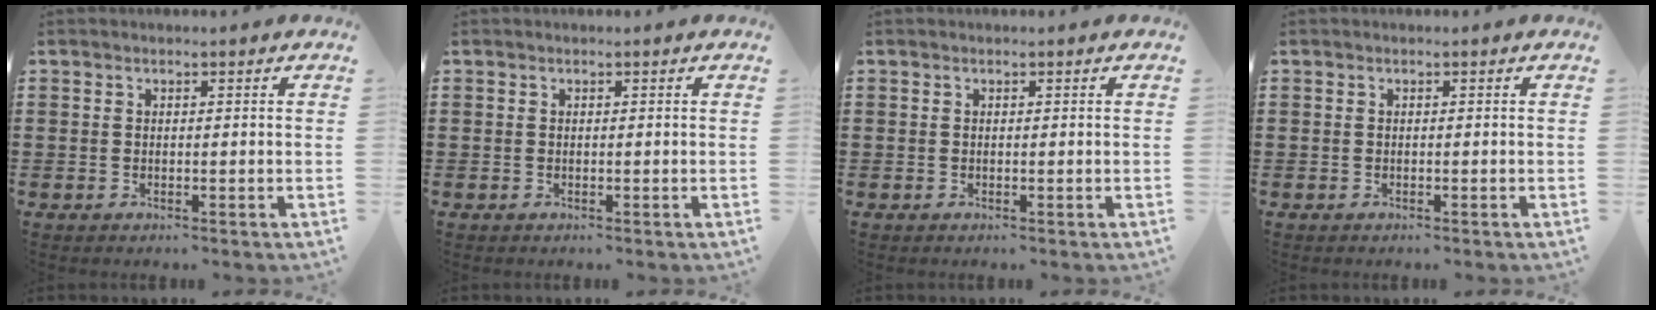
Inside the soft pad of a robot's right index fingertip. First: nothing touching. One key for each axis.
{"total": 0.0}
{"total": 0.0}
{"total": 0.0}